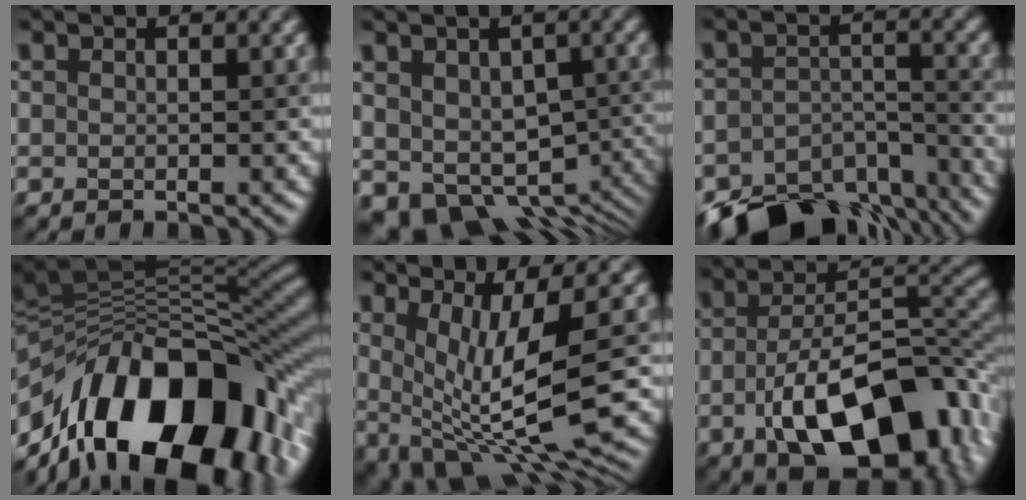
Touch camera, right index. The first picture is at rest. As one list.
[{"total": 9.2, "force": [-3.4, 6.4, 5.8], "torque": [-0.083, -0.027, -0.033]}, {"total": 11.6, "force": [-9.6, 4.9, 4.5], "torque": [-0.073, -0.016, -0.135]}, {"total": 16.8, "force": [-6.3, 8.6, 13.0], "torque": [-0.194, 0.018, -0.107]}, {"total": 9.6, "force": [0.4, 3.4, 9.0], "torque": [-0.168, -0.030, 0.024]}, {"total": 13.6, "force": [-4.9, 6.7, 10.8], "torque": [-0.172, -0.008, -0.079]}]